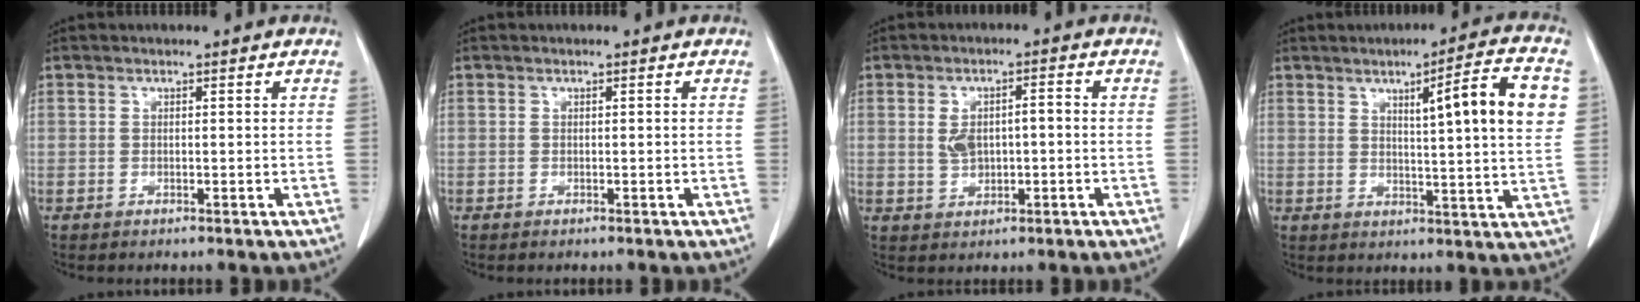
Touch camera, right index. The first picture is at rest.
{"total": 0.0}
{"total": 4.6, "force": [0.1, 2.4, 3.9], "torque": [-0.072, 0.017, 0.013]}
{"total": 11.7, "force": [3.5, 0.1, 11.1], "torque": [-0.158, 0.008, 0.046]}